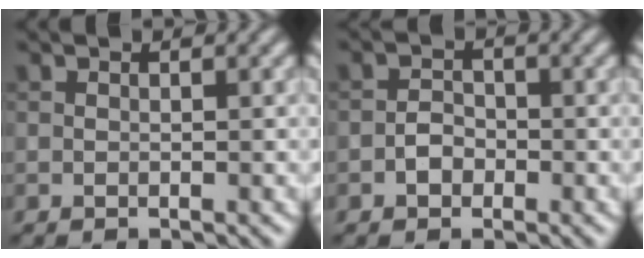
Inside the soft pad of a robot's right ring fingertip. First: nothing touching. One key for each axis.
{"total": 1.6, "fx": -0.8, "fy": 1.2, "fz": 0.7, "tx": -0.011, "ty": 0.005, "tz": -0.016}